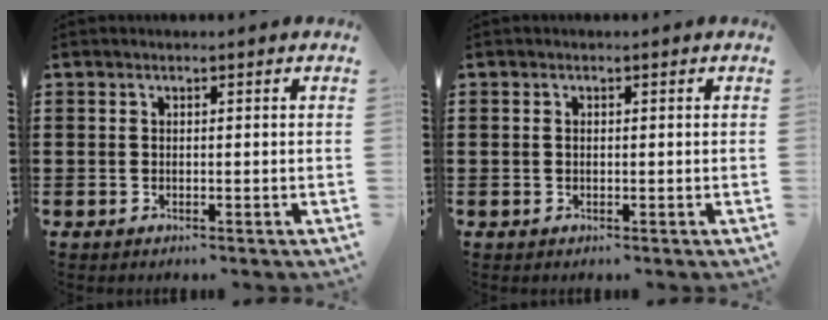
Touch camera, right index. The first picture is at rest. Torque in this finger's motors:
{"motor_torque": [-0.13, 0.28, -0.03, -0.01]}